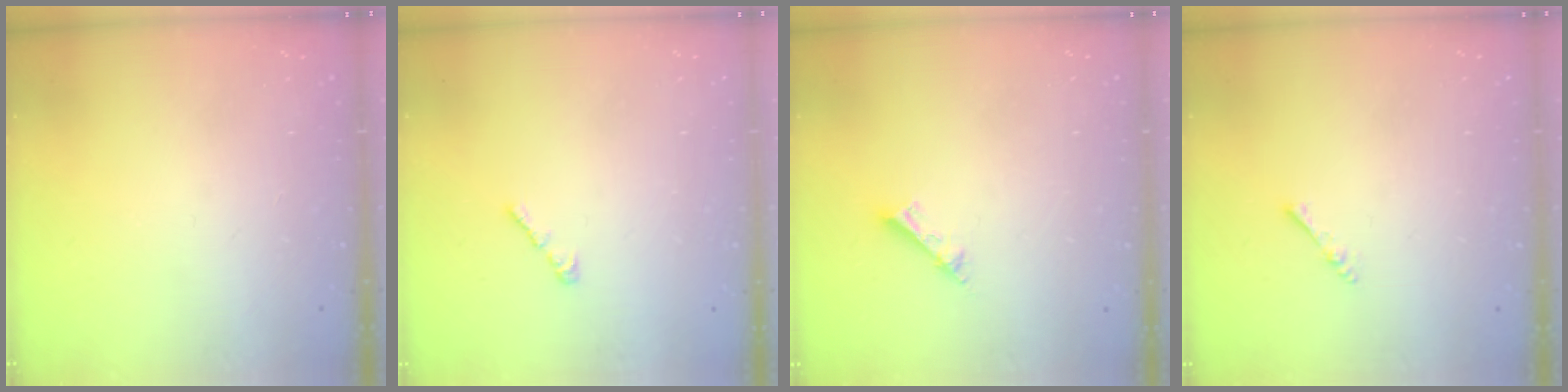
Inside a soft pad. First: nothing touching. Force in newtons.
{"total": 2.2, "press": 2.1, "slide": 0.6}
{"total": 3.2, "press": 3.2, "slide": 0.2}
{"total": 2.4, "press": 2.3, "slide": 0.5}